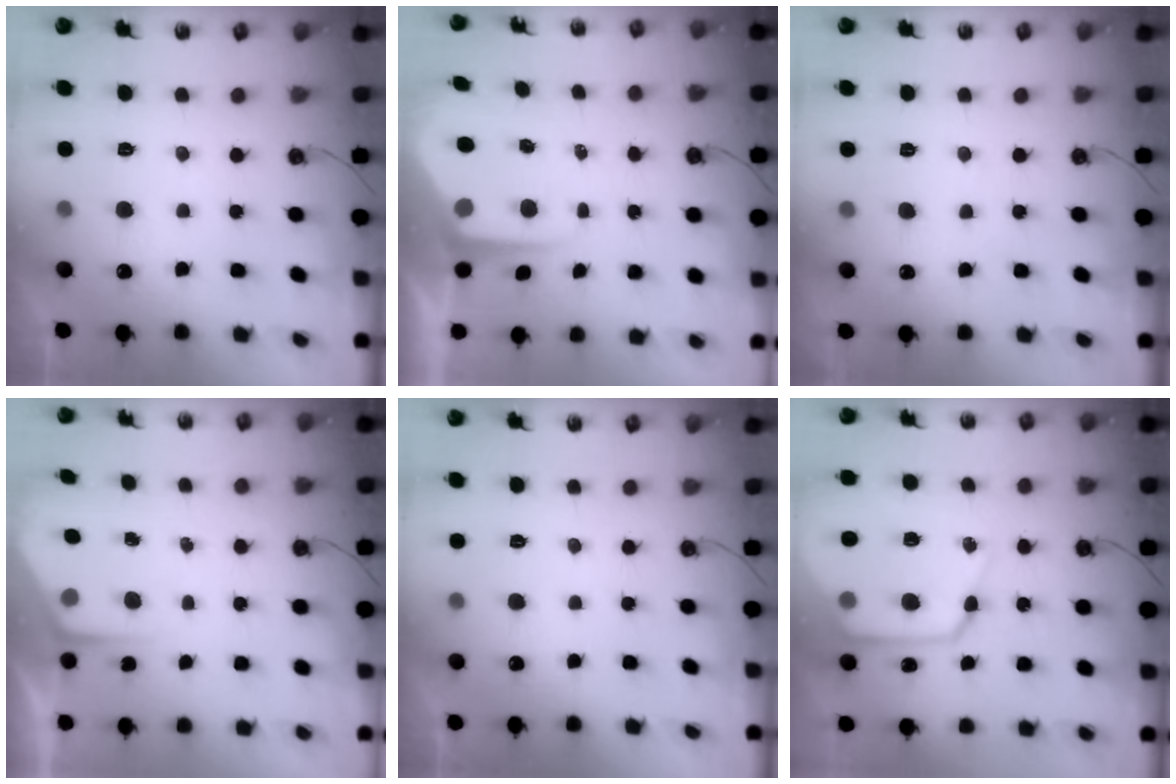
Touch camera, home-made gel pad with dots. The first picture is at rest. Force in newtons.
{"total": 8.8, "press": 8.7, "slide": 1.1}
{"total": 2.9, "press": 2.9, "slide": 0.5}
{"total": 3.5, "press": 3.5, "slide": 0.5}
{"total": 0.0}
{"total": 18.9, "press": 18.8, "slide": 2.0}